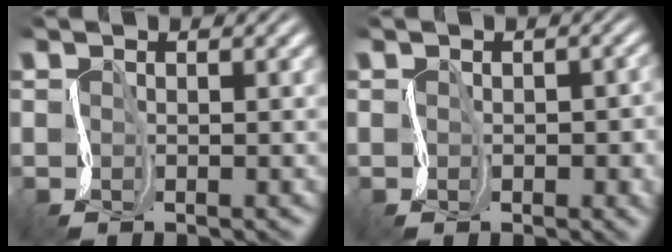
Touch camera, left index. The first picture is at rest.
{"total": 3.2, "force": [-0.8, 2.1, 2.2], "torque": [-0.018, -0.002, -0.007]}